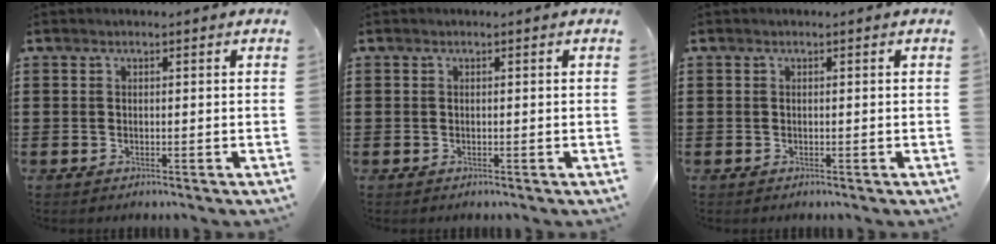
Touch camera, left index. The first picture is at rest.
{"total": 0.0}
{"total": 0.0}